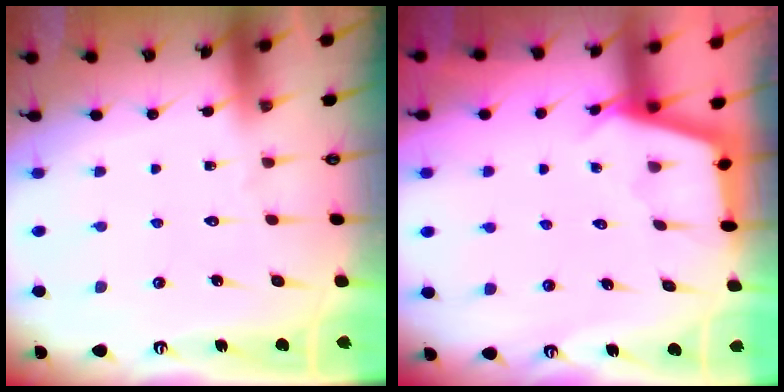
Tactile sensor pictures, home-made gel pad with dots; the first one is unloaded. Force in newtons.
{"total": 2.8, "press": 2.8, "slide": 0.3}